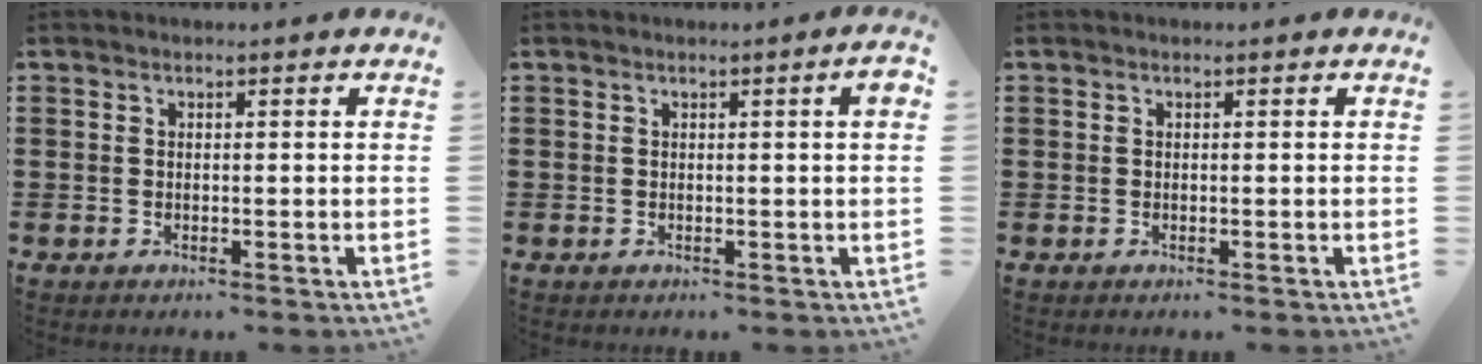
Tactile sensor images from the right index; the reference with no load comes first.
{"total": 1.6, "force": [0.3, -0.1, 1.6], "torque": [-0.028, -0.001, 0.004]}
{"total": 0.0}